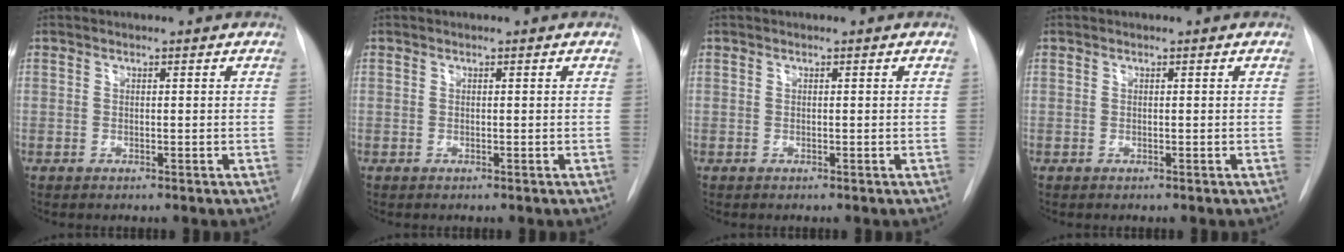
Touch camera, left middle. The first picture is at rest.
{"total": 0.0}
{"total": 0.0}
{"total": 0.0}